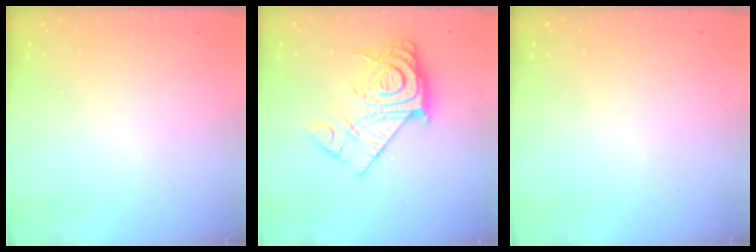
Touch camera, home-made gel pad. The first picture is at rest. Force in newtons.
{"total": 17.2, "press": 17.1, "slide": 1.3}
{"total": 0.0}